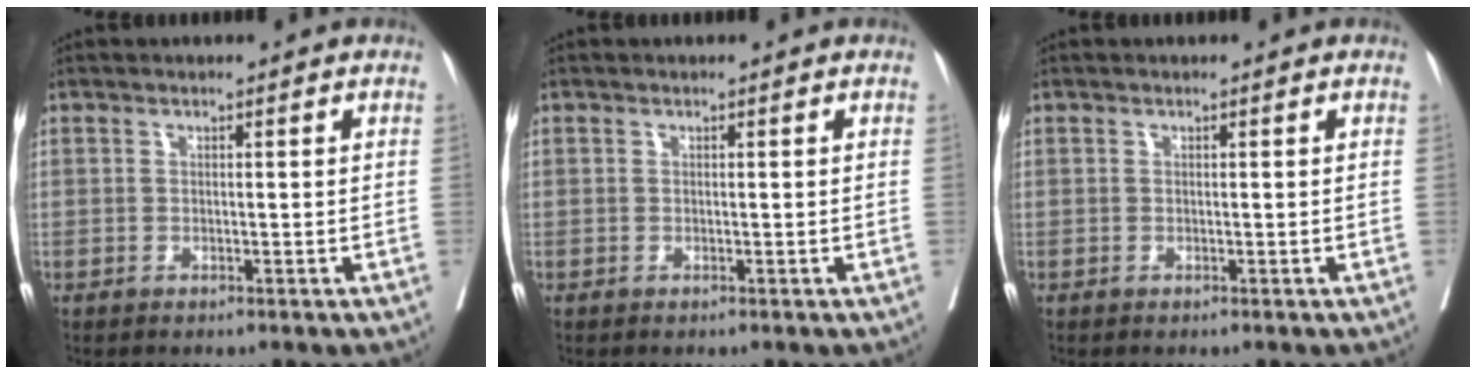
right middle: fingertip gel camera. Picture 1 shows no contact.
{"total": 0.0}
{"total": 0.0}